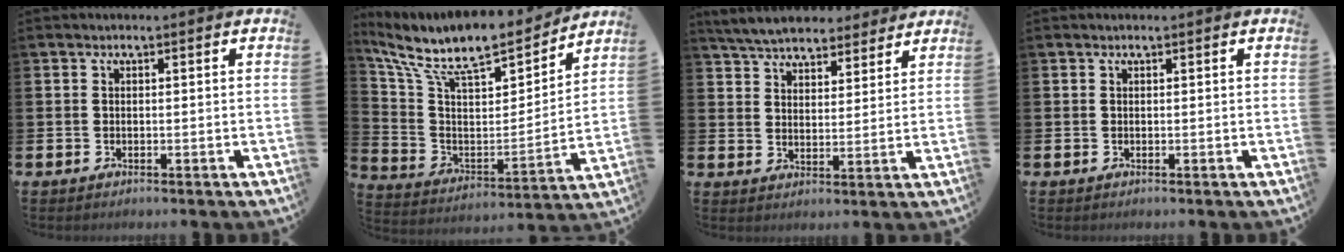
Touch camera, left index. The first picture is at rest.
{"total": 10.4, "force": [9.2, 2.8, 4.1], "torque": [-0.114, -0.070, 0.153]}
{"total": 6.7, "force": [6.4, 1.5, 1.6], "torque": [-0.045, -0.027, 0.115]}
{"total": 0.0}